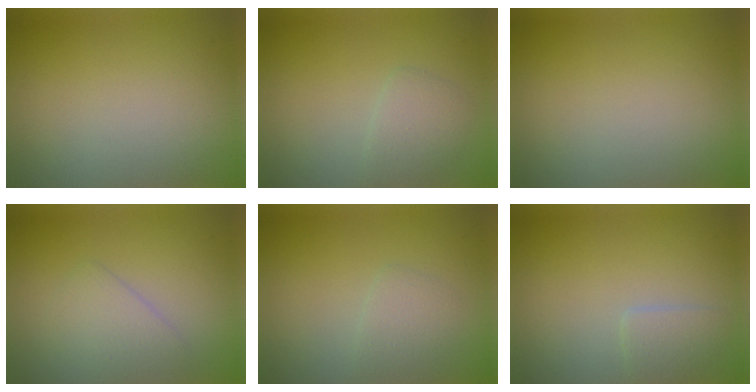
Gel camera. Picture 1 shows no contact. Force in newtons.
{"total": 1.9, "press": 1.9, "slide": 0.0}
{"total": 0.0}
{"total": 2.2, "press": 2.2, "slide": 0.1}
{"total": 1.5, "press": 1.5, "slide": 0.2}
{"total": 1.6, "press": 1.5, "slide": 0.2}